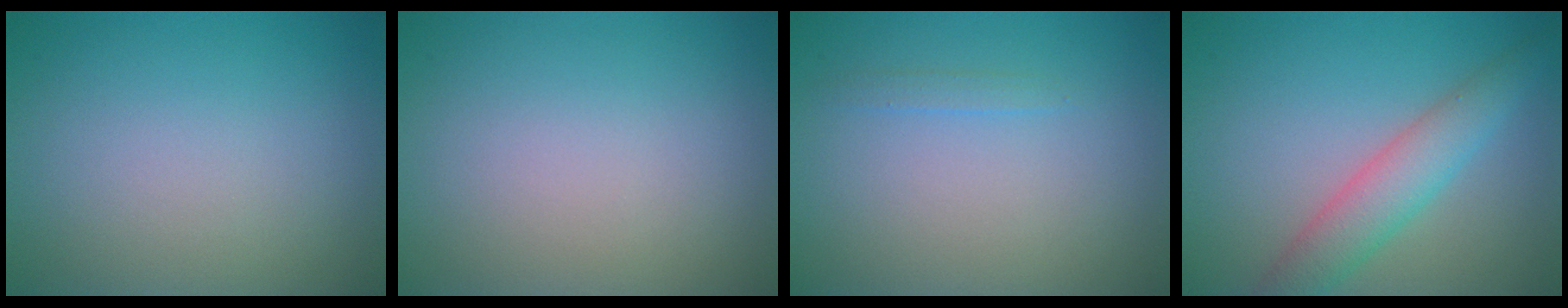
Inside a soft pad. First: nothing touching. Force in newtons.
{"total": 0.0}
{"total": 0.7, "press": 0.7, "slide": 0.1}
{"total": 4.1, "press": 4.1, "slide": 0.1}